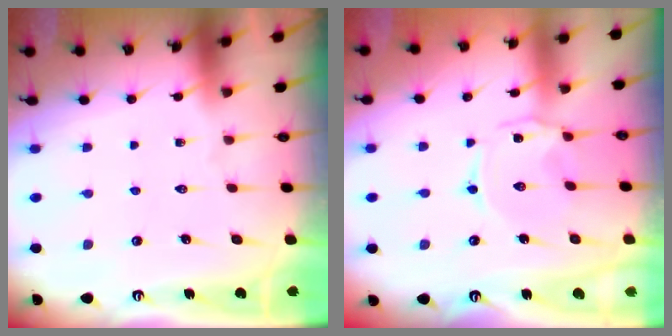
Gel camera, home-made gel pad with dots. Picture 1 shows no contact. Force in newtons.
{"total": 1.1, "press": 1.0, "slide": 0.4}